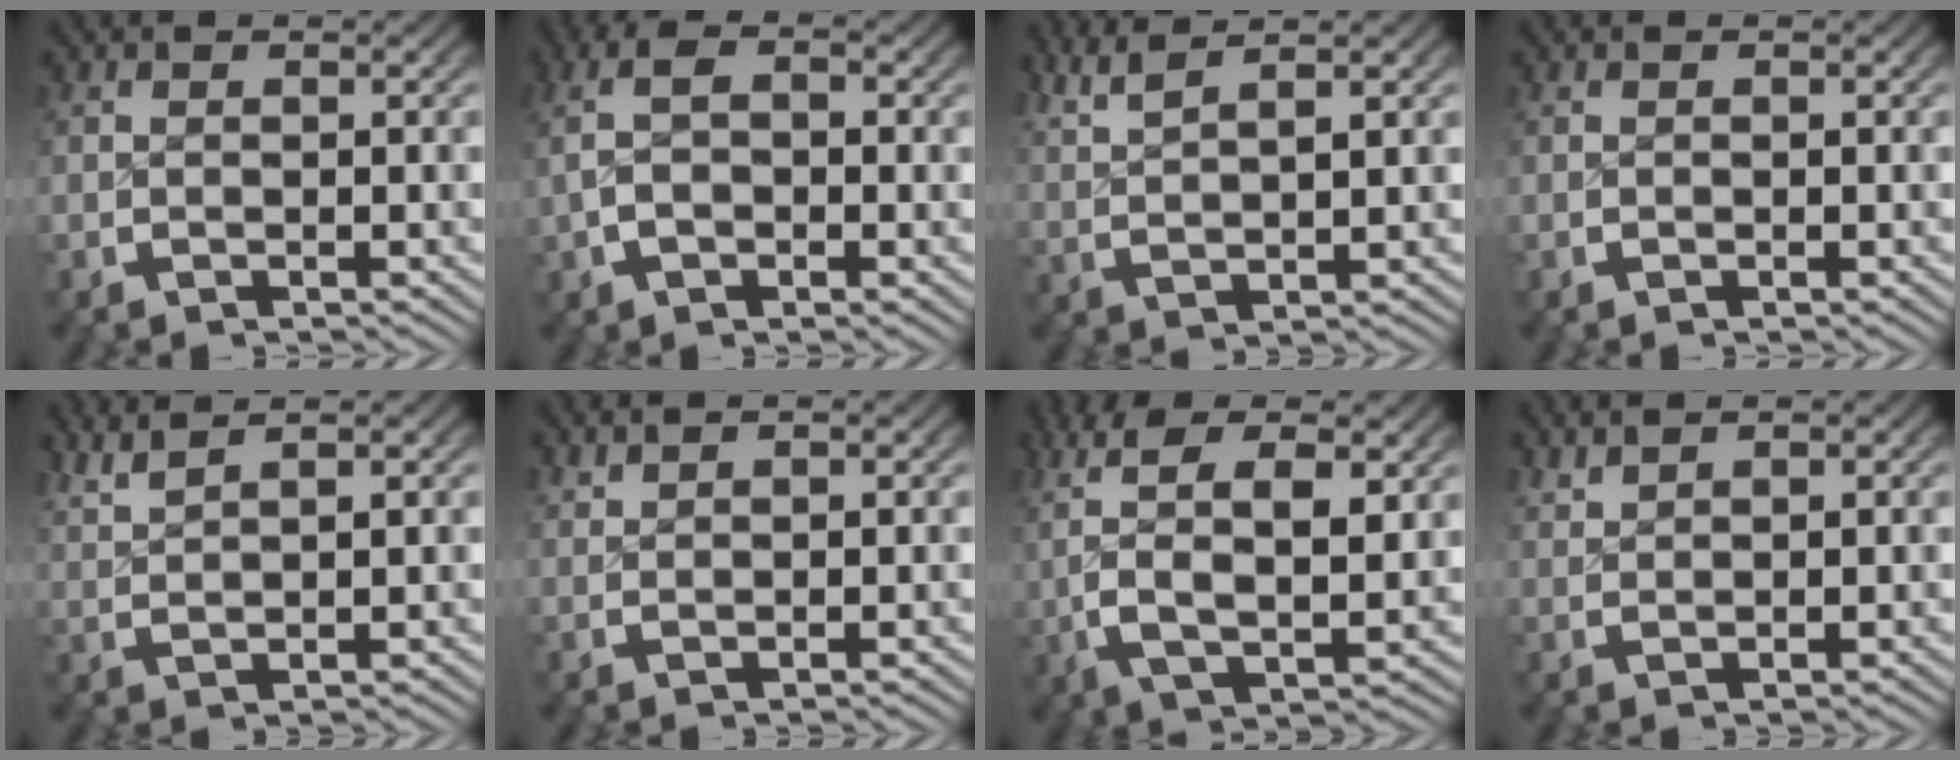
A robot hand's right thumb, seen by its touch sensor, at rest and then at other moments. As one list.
[{"total": 4.8, "force": [0.4, 2.7, 3.9], "torque": [-0.076, 0.003, 0.005]}, {"total": 4.1, "force": [3.4, 0.8, 2.3], "torque": [-0.046, 0.007, 0.069]}, {"total": 0.0}, {"total": 3.3, "force": [2.8, 0.5, 1.7], "torque": [-0.031, 0.007, 0.059]}, {"total": 1.4, "force": [1.3, 0.0, 0.4], "torque": [-0.003, 0.003, 0.029]}, {"total": 8.1, "force": [2.3, 3.9, 6.7], "torque": [-0.136, 0.001, 0.041]}, {"total": 1.9, "force": [1.8, 0.1, 0.6], "torque": [-0.007, 0.005, 0.040]}]